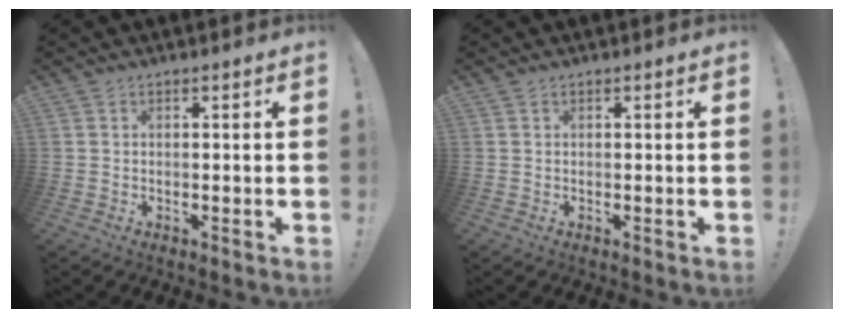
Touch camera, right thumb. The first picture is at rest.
{"total": 0.0}